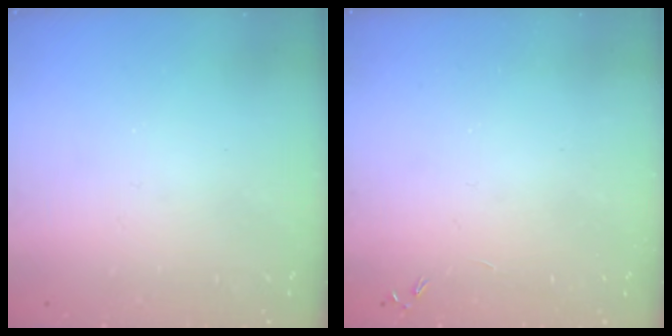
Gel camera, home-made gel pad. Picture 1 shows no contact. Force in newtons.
{"total": 0.0}